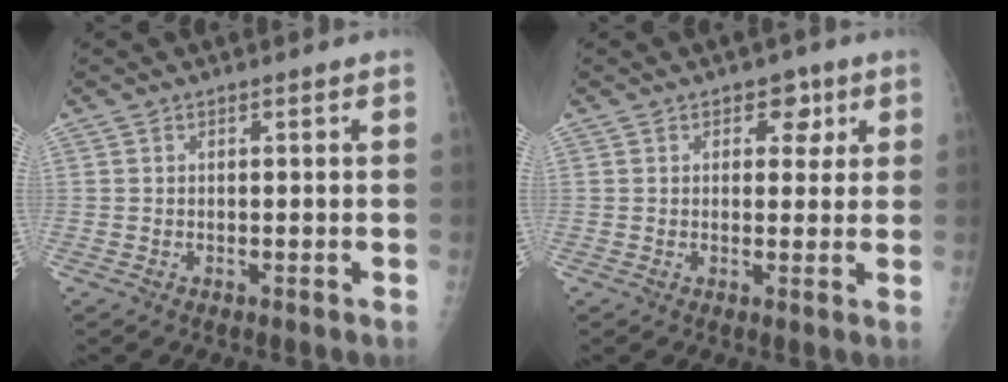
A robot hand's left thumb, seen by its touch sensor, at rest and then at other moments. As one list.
[{"total": 4.3, "force": [1.8, 3.2, 2.4], "torque": [0.007, -0.003, 0.017]}]